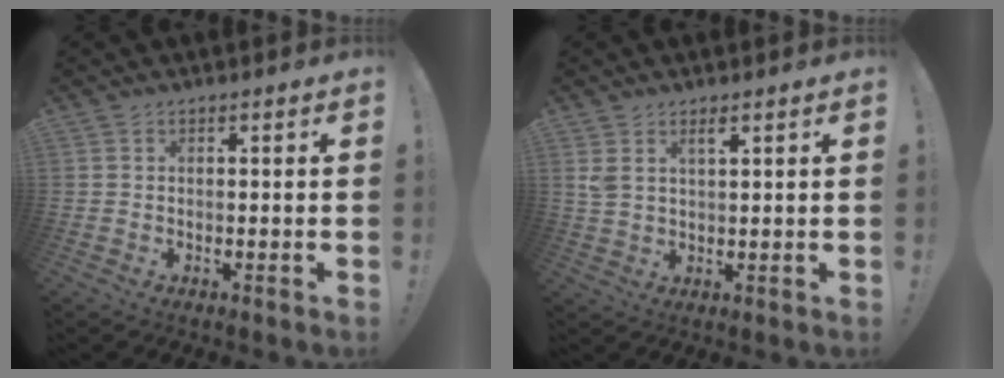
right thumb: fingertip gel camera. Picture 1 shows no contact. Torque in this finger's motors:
{"motor_torque": [0.01, 0.01, 0.07, 0.07, 0.00]}